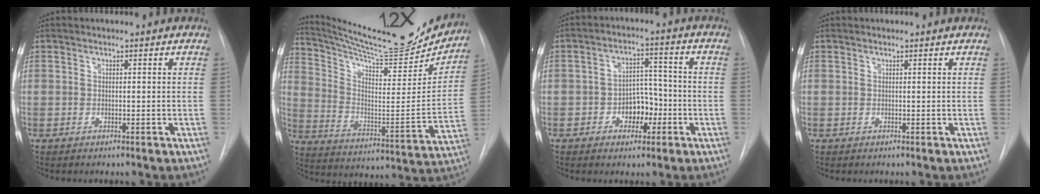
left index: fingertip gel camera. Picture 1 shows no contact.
{"total": 24.1, "force": [22.3, 2.8, 8.6], "torque": [-0.144, -0.065, 0.322]}
{"total": 5.8, "force": [-2.1, 3.7, 4.0], "torque": [-0.057, 0.017, -0.033]}
{"total": 0.6, "force": [0.6, 0.0, 0.0], "torque": [-0.005, 0.001, 0.008]}